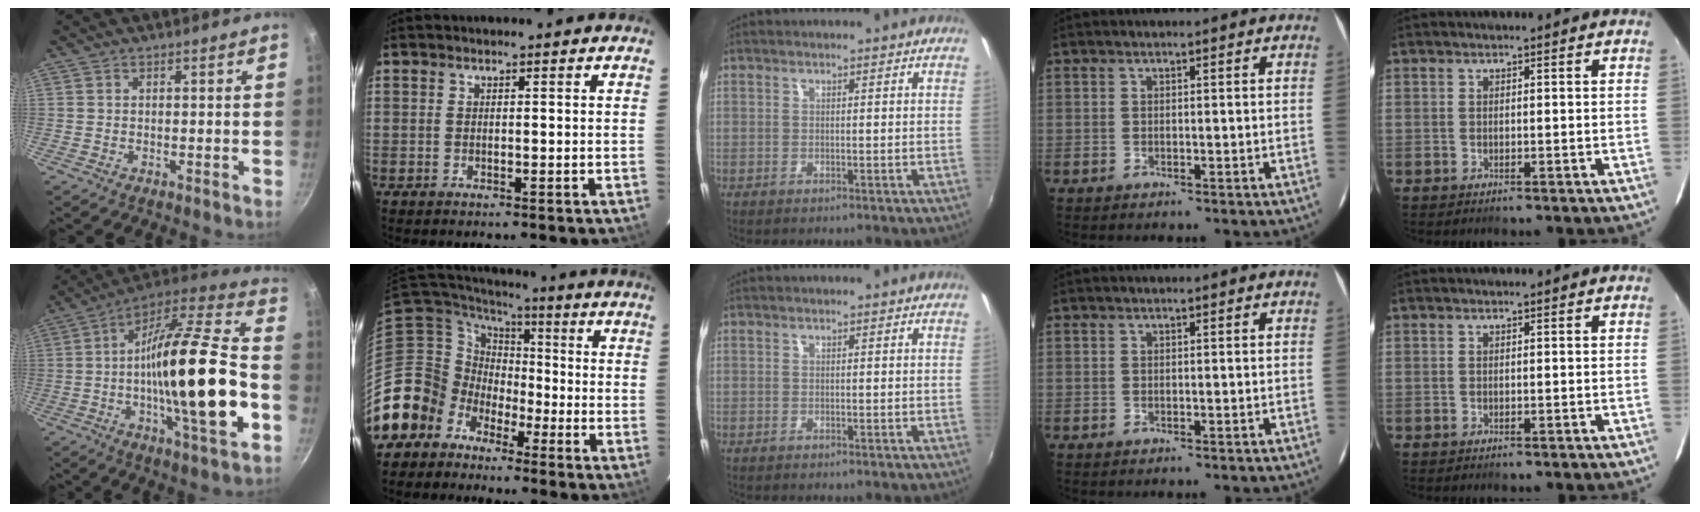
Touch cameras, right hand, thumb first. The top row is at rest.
{"thumb": {"total": 26.5, "force": [-4.7, 6.3, 25.3], "torque": [-0.405, 0.018, -0.082]}, "index": {"total": 10.1, "force": [-5.3, 8.5, 0.5], "torque": [-0.035, 0.040, -0.121]}}